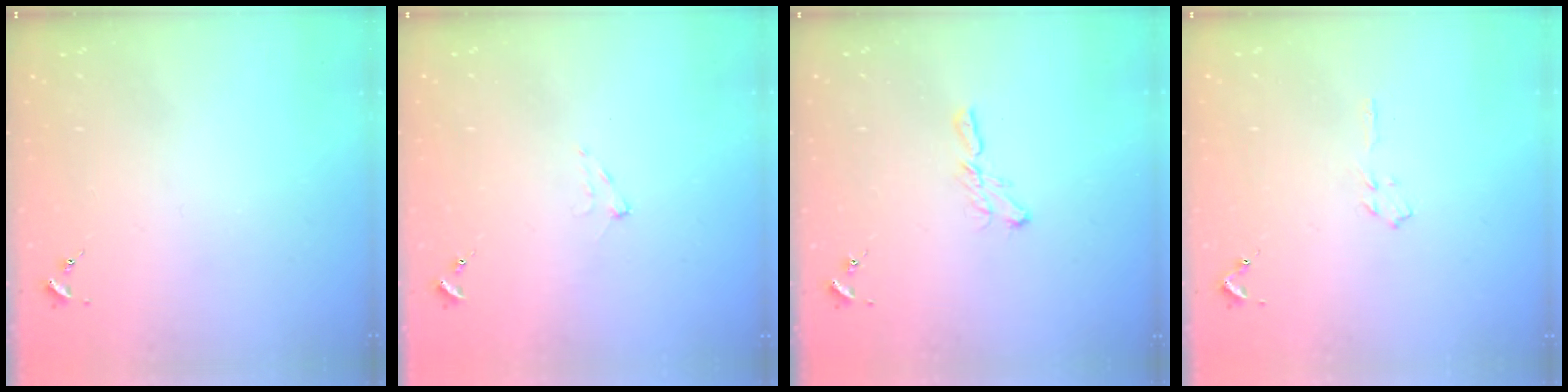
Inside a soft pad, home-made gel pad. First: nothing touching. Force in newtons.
{"total": 6.0, "press": 6.0, "slide": 0.6}
{"total": 5.6, "press": 5.6, "slide": 0.2}
{"total": 3.5, "press": 3.5, "slide": 0.4}